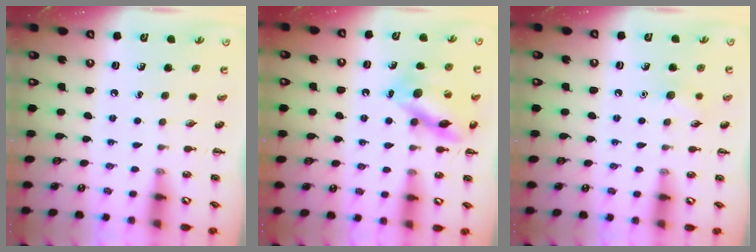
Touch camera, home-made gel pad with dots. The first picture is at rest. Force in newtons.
{"total": 13.0, "press": 13.0, "slide": 1.2}
{"total": 7.1, "press": 6.8, "slide": 2.0}